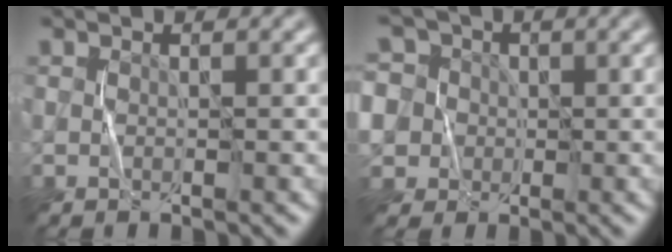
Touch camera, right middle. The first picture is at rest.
{"total": 10.5, "force": [3.8, 8.9, 4.2], "torque": [-0.111, 0.046, 0.041]}